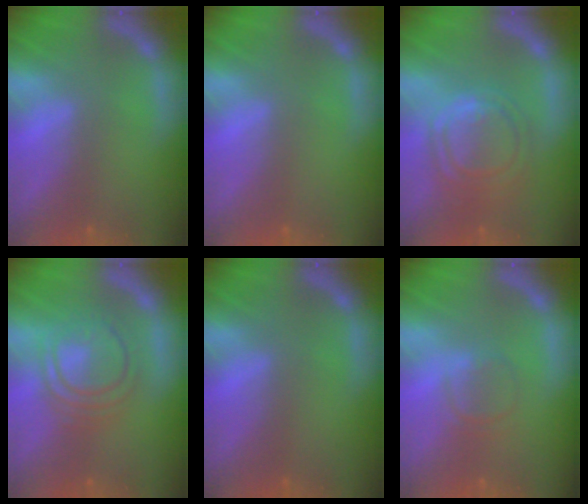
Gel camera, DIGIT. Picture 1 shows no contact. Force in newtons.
{"total": 0.0}
{"total": 8.0}
{"total": 6.5}
{"total": 0.0}
{"total": 2.4}